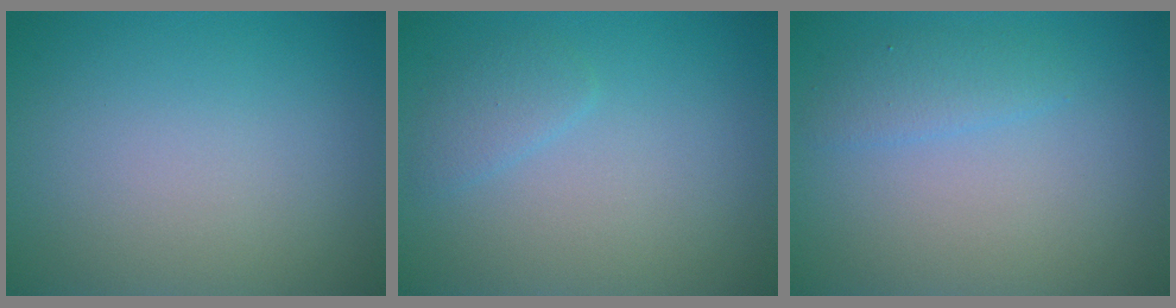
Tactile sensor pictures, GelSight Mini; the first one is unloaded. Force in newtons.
{"total": 1.4, "press": 1.4, "slide": 0.1}
{"total": 1.6, "press": 1.6, "slide": 0.1}